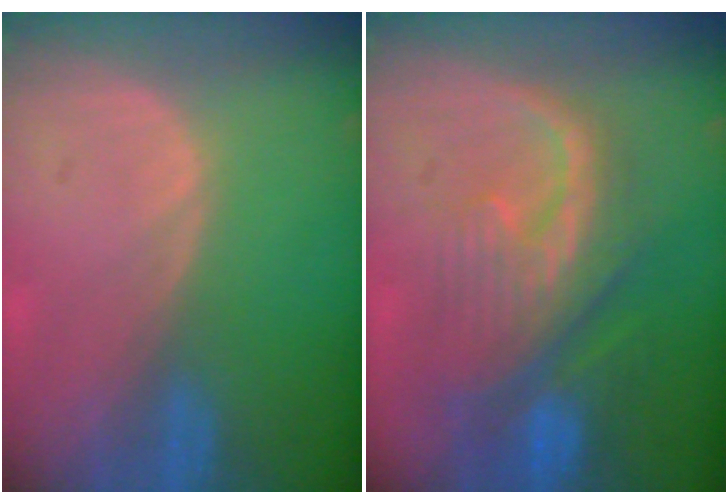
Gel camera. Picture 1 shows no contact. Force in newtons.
{"total": 9.9, "press": 9.2, "slide": 3.7}